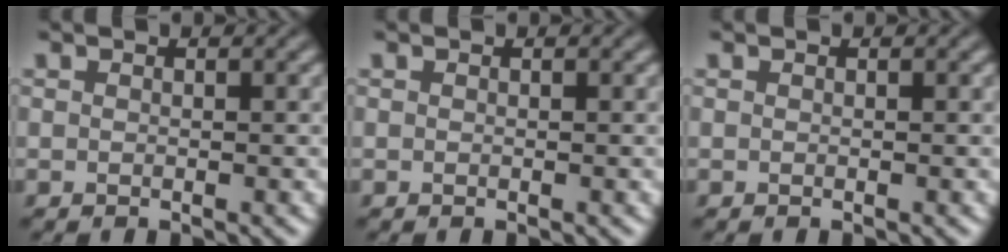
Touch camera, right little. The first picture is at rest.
{"total": 0.0}
{"total": 0.0}